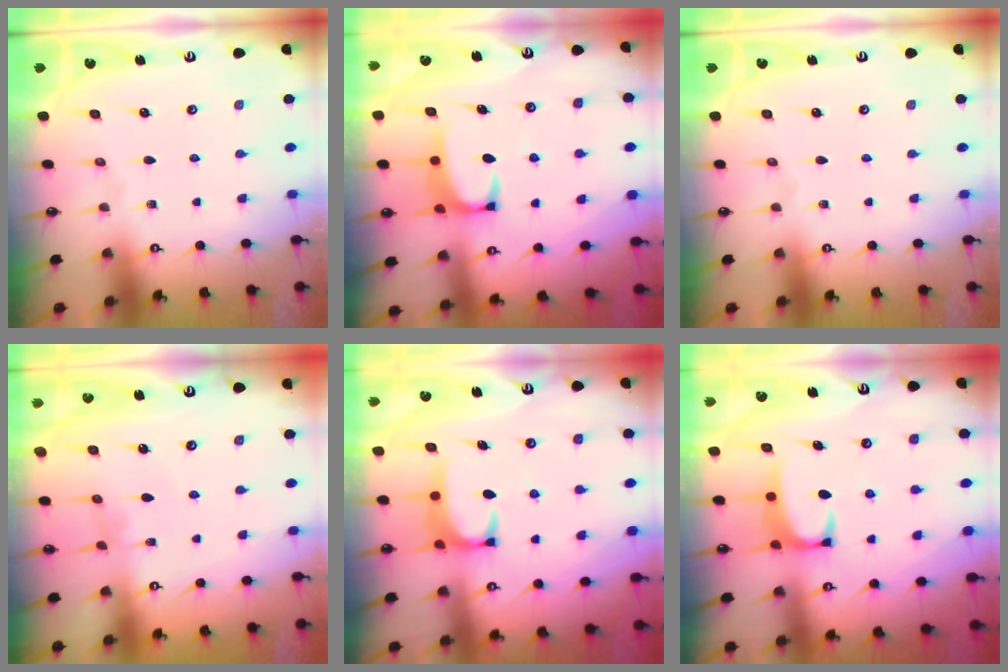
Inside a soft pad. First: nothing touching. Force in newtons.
{"total": 1.9, "press": 1.9, "slide": 0.3}
{"total": 0.0}
{"total": 1.2, "press": 1.2, "slide": 0.4}
{"total": 2.6, "press": 2.5, "slide": 0.7}
{"total": 1.9, "press": 1.9, "slide": 0.3}